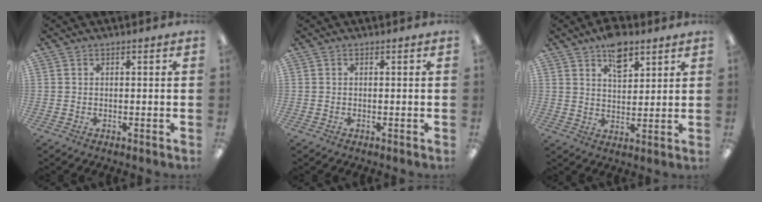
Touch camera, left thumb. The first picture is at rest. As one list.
[{"total": 0.0}, {"total": 8.1, "force": [5.5, 4.2, 4.2], "torque": [-0.057, -0.025, 0.095]}]